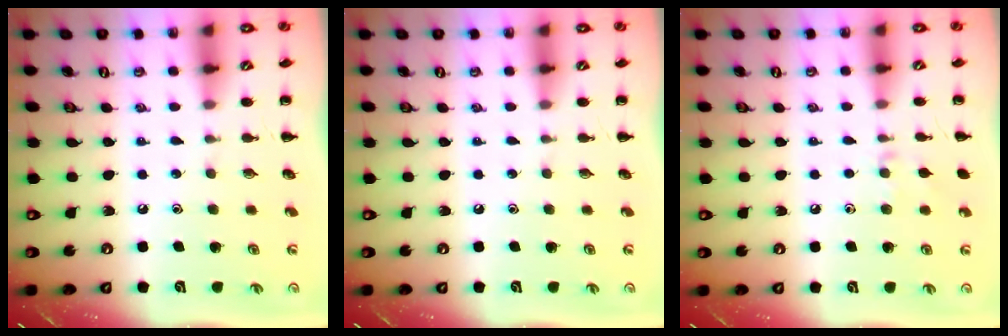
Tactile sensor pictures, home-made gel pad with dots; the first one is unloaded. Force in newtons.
{"total": 0.0}
{"total": 6.1, "press": 5.8, "slide": 2.0}